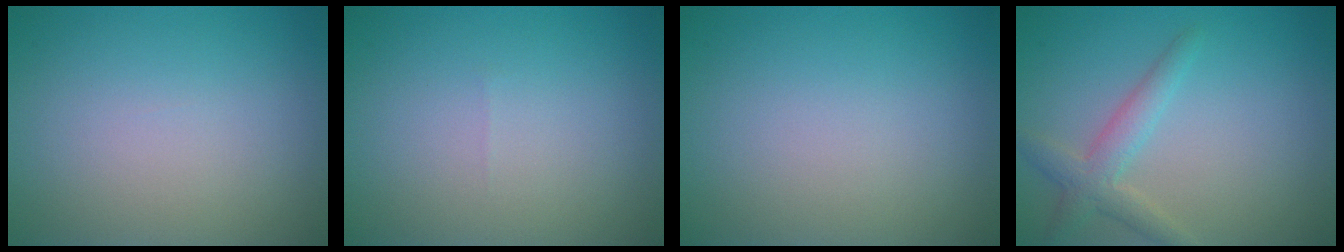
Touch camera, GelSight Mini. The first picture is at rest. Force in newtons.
{"total": 0.0}
{"total": 0.0}
{"total": 2.8, "press": 2.8, "slide": 0.1}